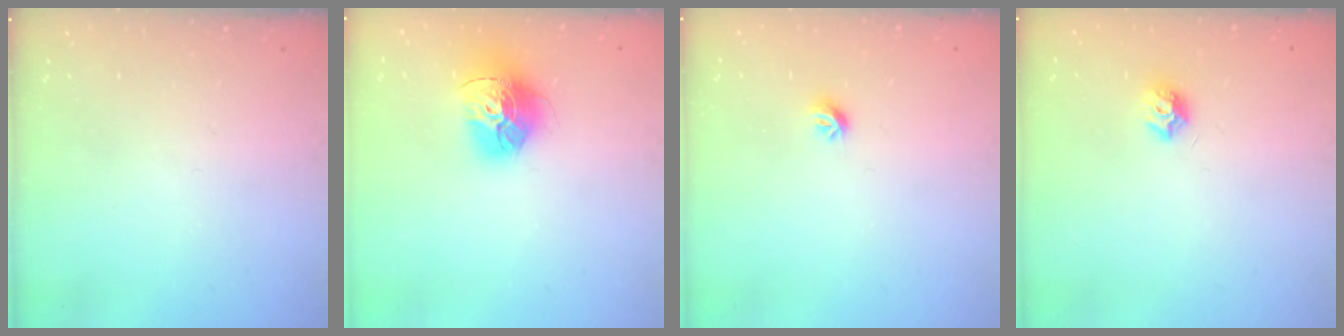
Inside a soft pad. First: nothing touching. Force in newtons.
{"total": 15.5, "press": 15.4, "slide": 1.7}
{"total": 5.7, "press": 5.6, "slide": 0.8}
{"total": 7.4, "press": 7.4, "slide": 0.9}